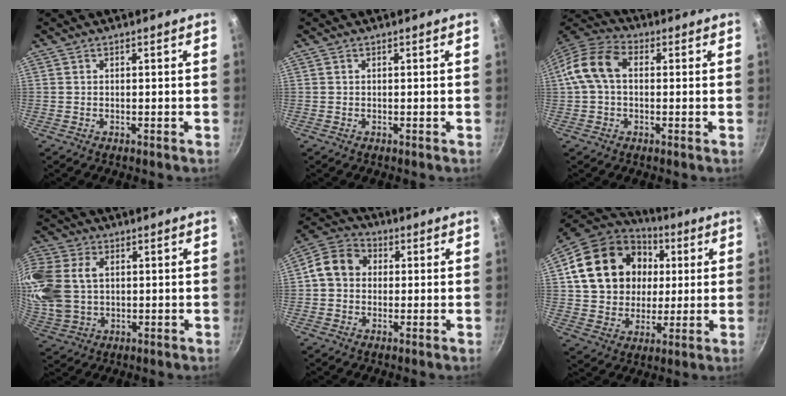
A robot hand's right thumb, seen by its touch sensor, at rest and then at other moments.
{"total": 0.0}
{"total": 10.6, "force": [1.1, 7.1, 7.8], "torque": [-0.141, 0.030, 0.003]}
{"total": 16.6, "force": [2.9, 12.3, 10.8], "torque": [-0.251, 0.007, 0.060]}
{"total": 8.6, "force": [0.5, 7.2, 4.6], "torque": [-0.056, 0.022, -0.013]}
{"total": 22.5, "force": [4.7, 18.0, 12.6], "torque": [-0.207, 0.019, 0.085]}